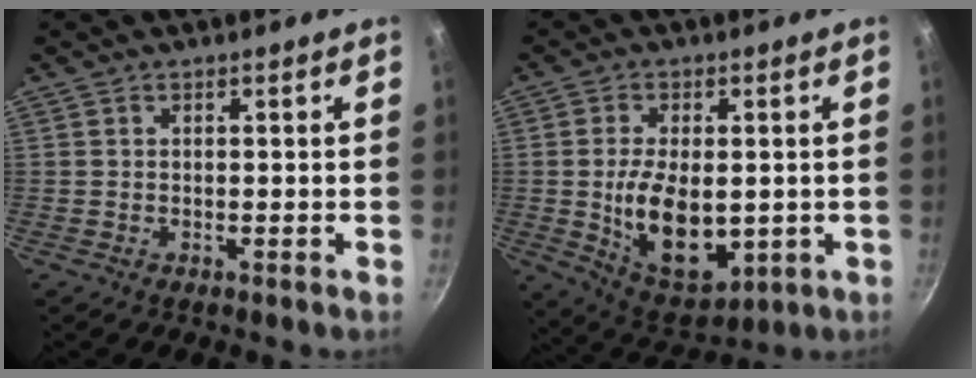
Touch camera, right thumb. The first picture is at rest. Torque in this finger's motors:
{"motor_torque": [-0.51, 1.27, 0.75, 0.92, 0.13]}